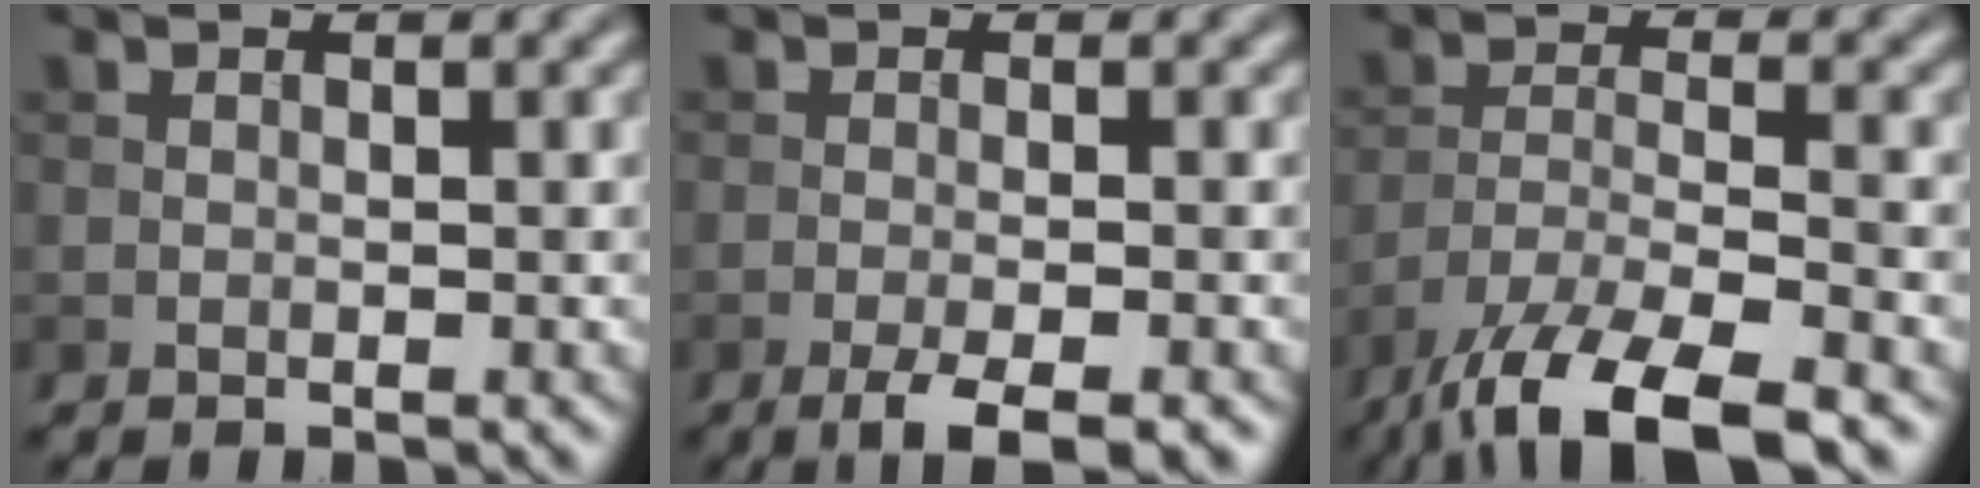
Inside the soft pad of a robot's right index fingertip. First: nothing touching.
{"total": 3.8, "force": [-2.3, 0.7, 2.9], "torque": [-0.048, -0.001, -0.042]}
{"total": 9.9, "force": [-7.4, 2.6, 6.0], "torque": [-0.117, -0.012, -0.139]}